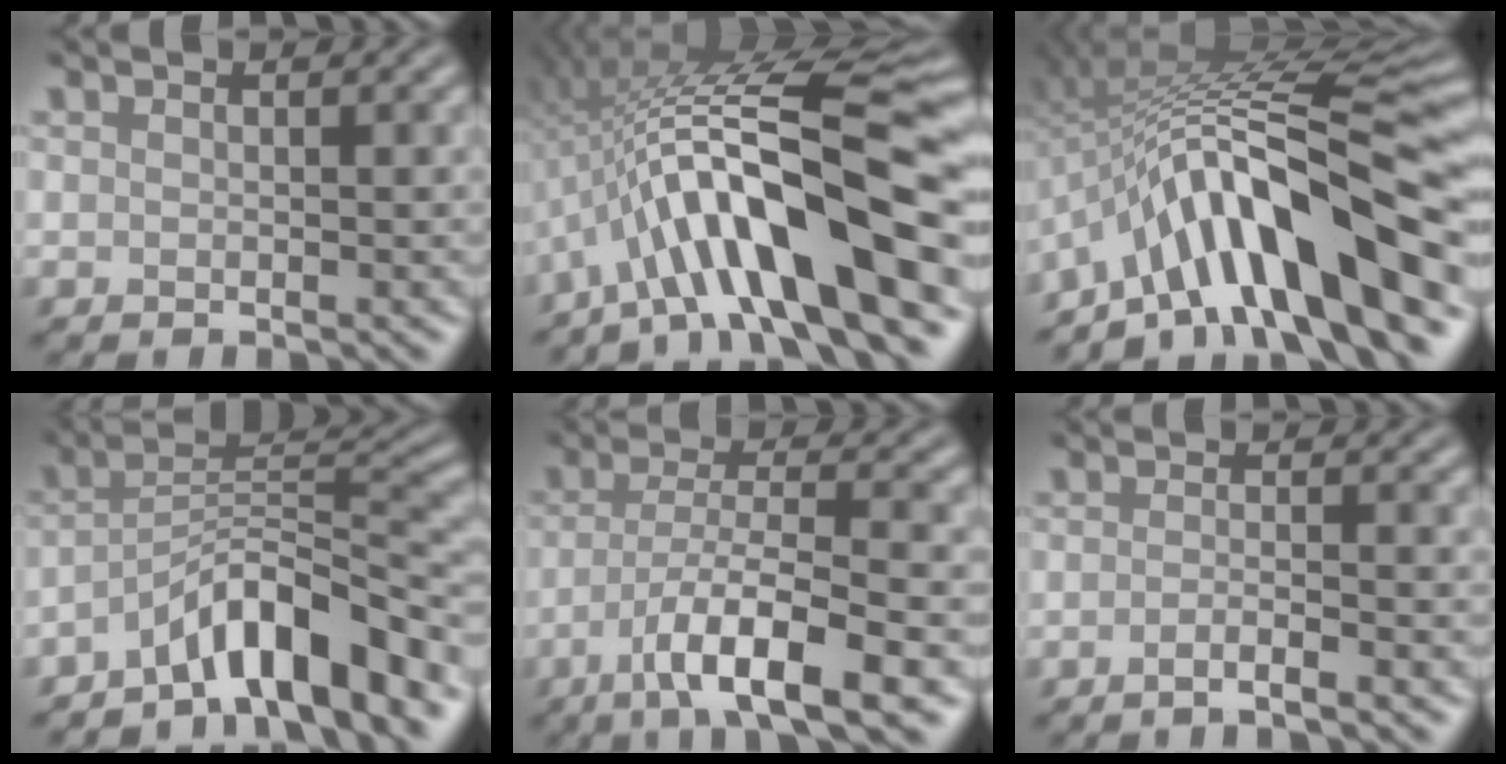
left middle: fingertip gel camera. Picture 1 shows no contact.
{"total": 13.3, "force": [-4.2, 3.1, 12.2], "torque": [-0.185, 0.025, -0.067]}
{"total": 12.7, "force": [-6.2, 3.2, 10.6], "torque": [-0.148, 0.027, -0.100]}
{"total": 8.7, "force": [-5.8, 2.2, 6.0], "torque": [-0.079, 0.014, -0.104]}
{"total": 8.5, "force": [-4.3, 1.9, 7.0], "torque": [-0.113, 0.004, -0.077]}
{"total": 2.4, "force": [-1.3, 0.5, 1.9], "torque": [-0.023, 0.000, -0.035]}